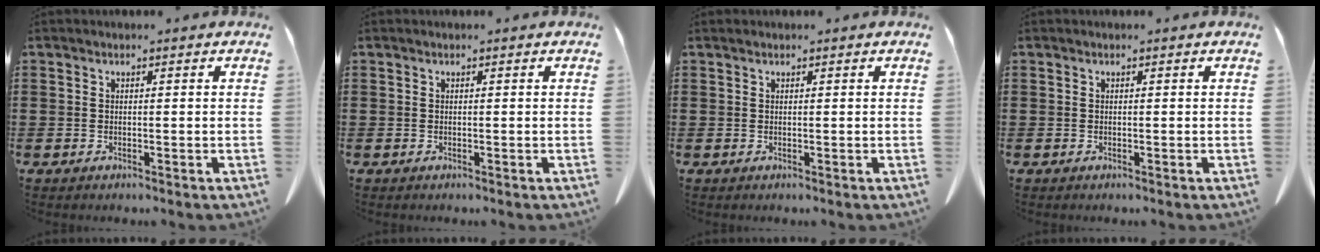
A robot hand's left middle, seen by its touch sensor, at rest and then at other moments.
{"total": 0.0}
{"total": 0.0}
{"total": 0.0}